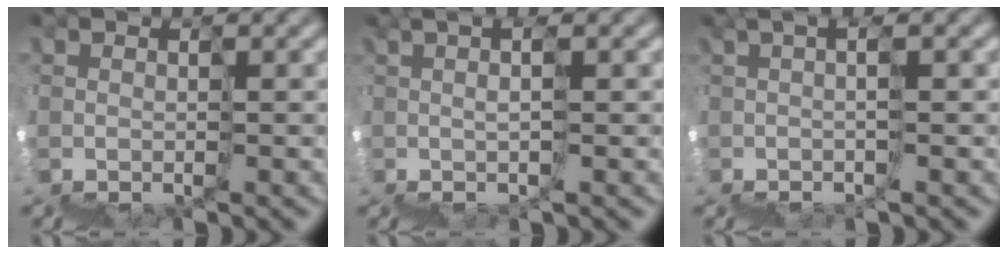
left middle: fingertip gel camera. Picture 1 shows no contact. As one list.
[{"total": 2.1, "force": [1.6, -1.4, 0.5], "torque": [0.009, 0.022, 0.040]}, {"total": 1.8, "force": [0.3, -1.8, 0.3], "torque": [0.005, 0.015, 0.015]}]